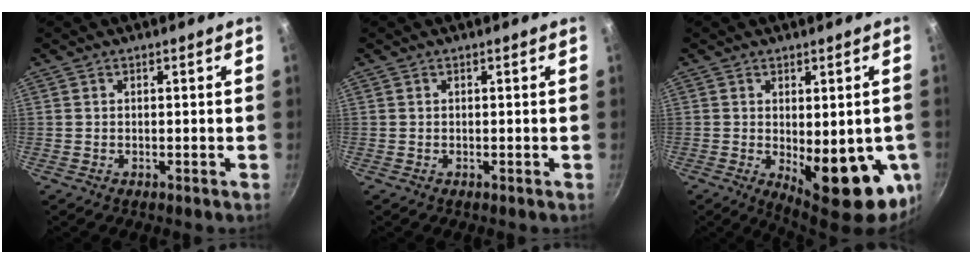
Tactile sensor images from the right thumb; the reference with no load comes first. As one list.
[{"total": 0.0}, {"total": 17.6, "force": [-3.5, 7.4, 15.6], "torque": [-0.167, -0.025, -0.030]}]